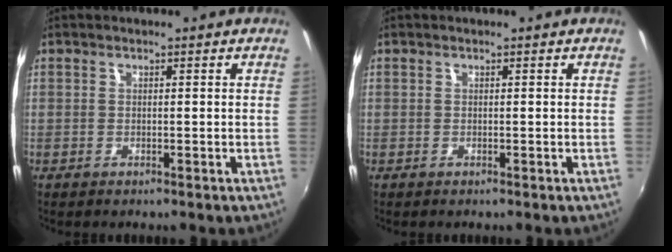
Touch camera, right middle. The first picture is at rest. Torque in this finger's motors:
{"motor_torque": [0.00, 0.00, 0.00, 0.00]}